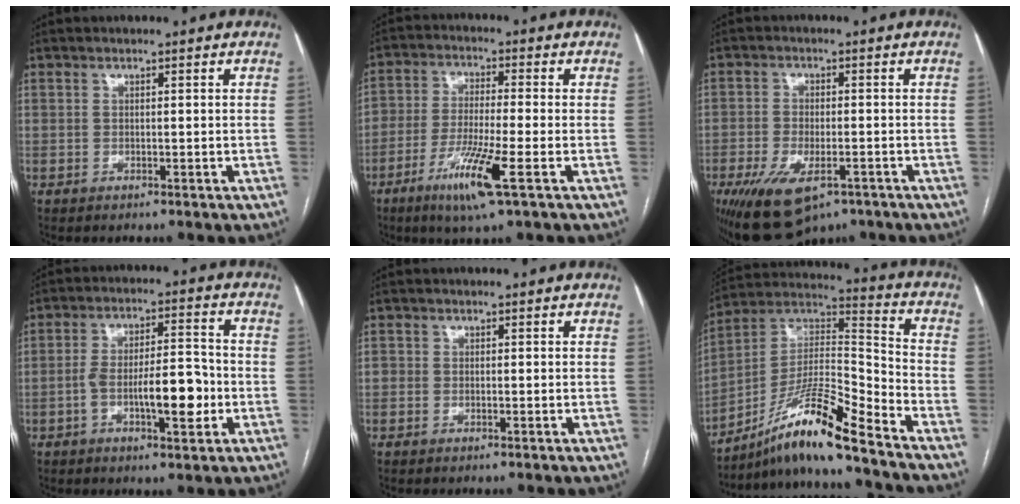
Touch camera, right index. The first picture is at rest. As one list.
[{"total": 9.5, "force": [-4.5, 0.2, 8.3], "torque": [-0.164, -0.016, -0.086]}, {"total": 11.1, "force": [-6.5, 4.8, 7.6], "torque": [-0.142, -0.013, -0.102]}, {"total": 9.9, "force": [-2.7, 2.7, 9.2], "torque": [-0.154, 0.019, -0.042]}, {"total": 1.2, "force": [-0.2, 1.1, 0.6], "torque": [-0.009, 0.004, -0.004]}, {"total": 15.2, "force": [-11.6, -0.4, 9.8], "torque": [-0.178, 0.015, -0.209]}]